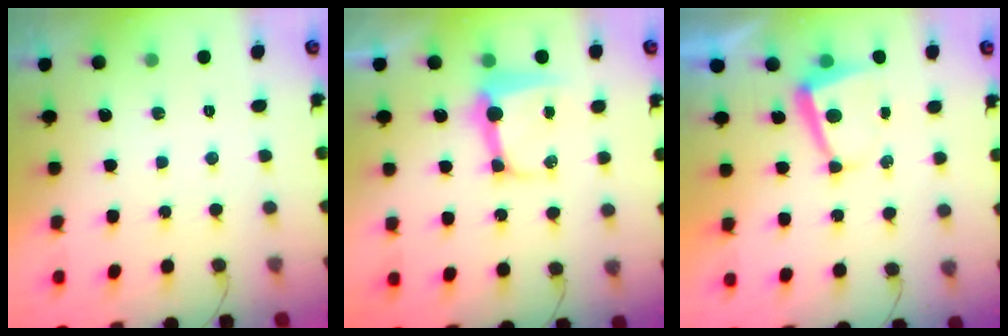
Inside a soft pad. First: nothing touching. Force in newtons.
{"total": 8.6, "press": 8.5, "slide": 0.7}
{"total": 4.7, "press": 4.6, "slide": 0.7}